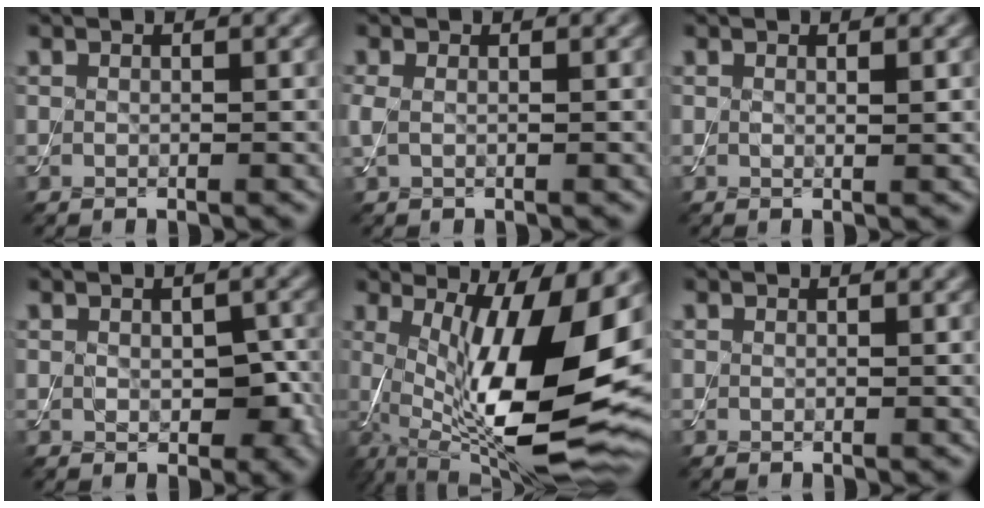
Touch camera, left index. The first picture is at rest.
{"total": 1.0, "force": [0.1, 0.4, 0.9], "torque": [-0.022, 0.002, -0.002]}
{"total": 0.6, "force": [0.3, 0.1, 0.5], "torque": [-0.007, -0.001, 0.003]}
{"total": 3.4, "force": [-0.3, 2.1, 2.6], "torque": [-0.042, -0.010, 0.002]}
{"total": 15.9, "force": [0.1, 4.5, 15.3], "torque": [-0.234, -0.004, 0.009]}
{"total": 0.0}